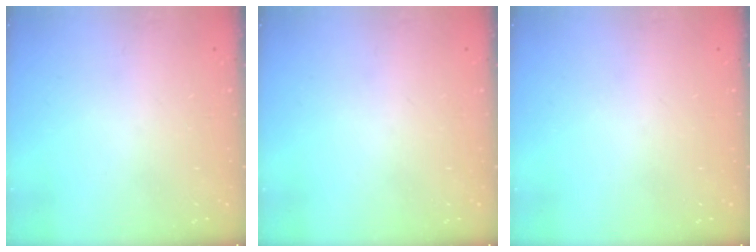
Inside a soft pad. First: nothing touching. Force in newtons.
{"total": 0.0}
{"total": 0.0}